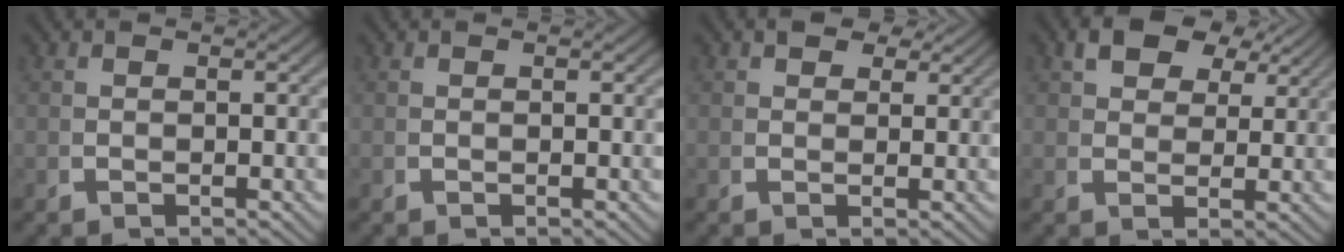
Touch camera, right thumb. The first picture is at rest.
{"total": 0.0}
{"total": 3.0, "force": [2.1, 1.7, 1.2], "torque": [-0.015, -0.003, 0.034]}
{"total": 5.4, "force": [4.0, 2.4, 2.7], "torque": [-0.046, 0.006, 0.072]}